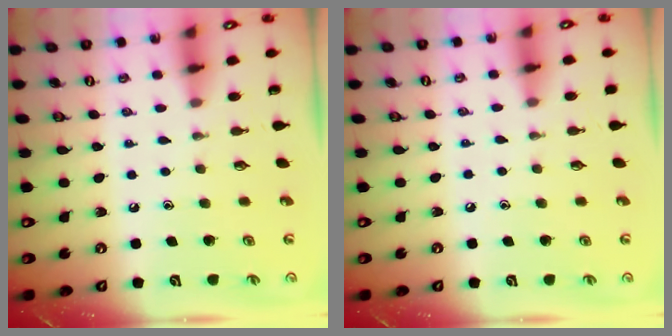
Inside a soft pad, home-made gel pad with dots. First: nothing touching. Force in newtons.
{"total": 2.6, "press": 2.6, "slide": 0.3}